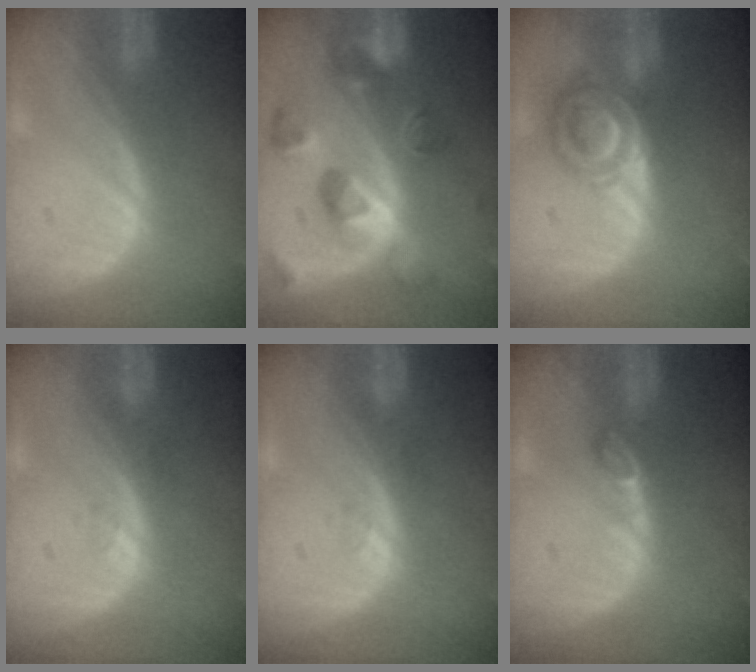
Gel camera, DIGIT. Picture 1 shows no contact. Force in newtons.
{"total": 10.4, "press": 9.3, "slide": 4.7}
{"total": 7.1, "press": 6.0, "slide": 3.8}
{"total": 1.1, "press": 1.0, "slide": 0.1}
{"total": 1.1, "press": 1.0, "slide": 0.1}
{"total": 2.0, "press": 1.9, "slide": 0.4}